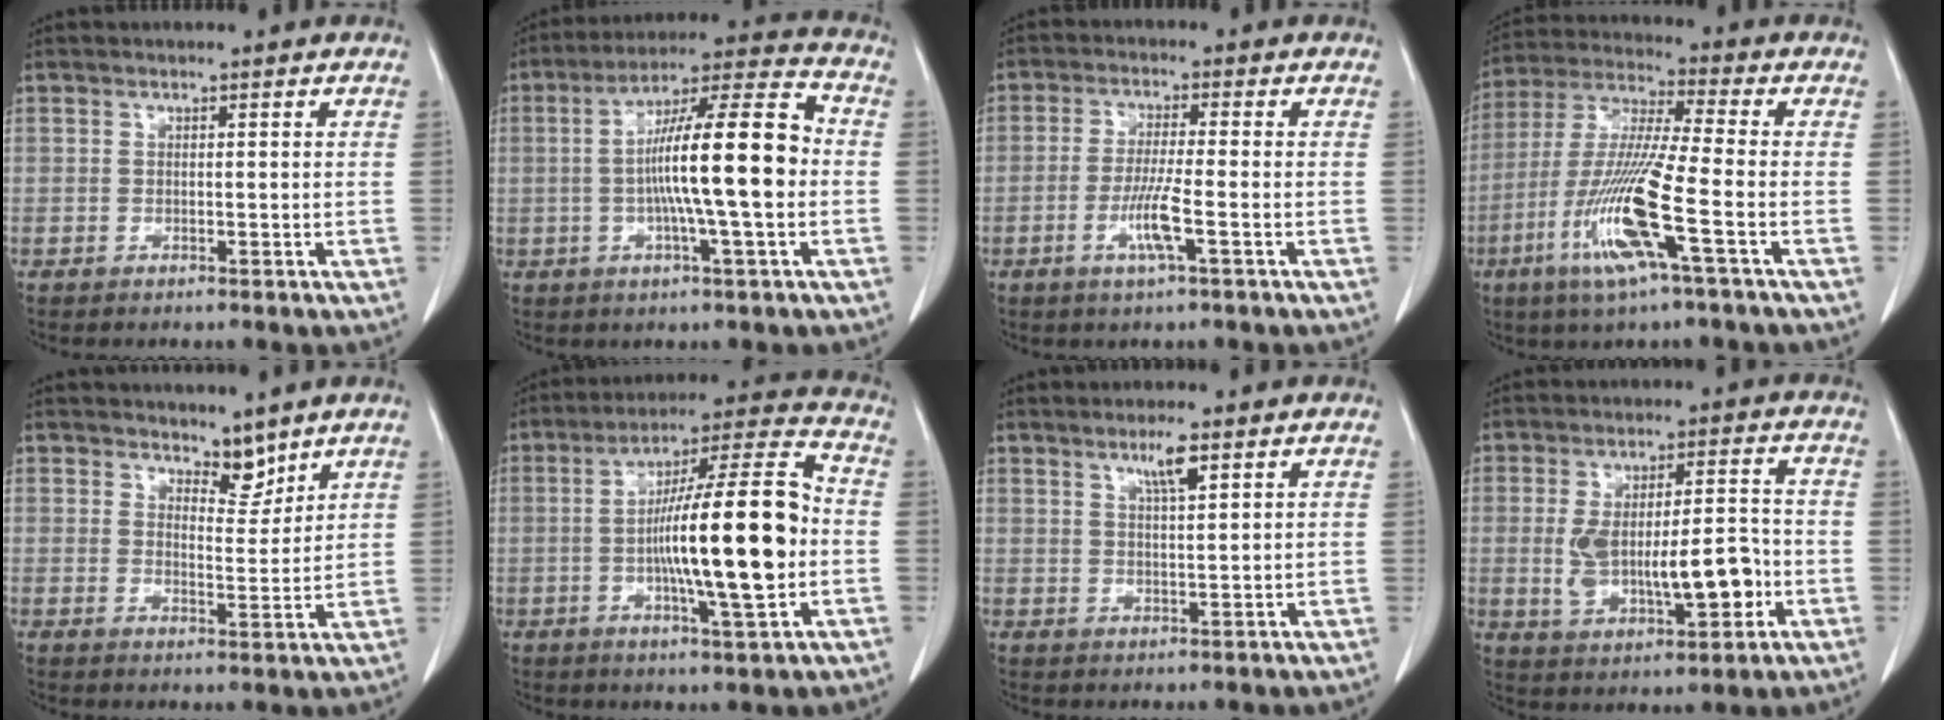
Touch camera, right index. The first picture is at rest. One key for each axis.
{"total": 15.5, "fx": -1.0, "fy": 0.9, "fz": 15.4, "tx": -0.251, "ty": 0.019, "tz": -0.023}
{"total": 5.5, "fx": -1.9, "fy": -0.1, "fz": 5.1, "tx": -0.097, "ty": -0.008, "tz": -0.037}
{"total": 14.0, "fx": -5.2, "fy": -0.2, "fz": 13.0, "tx": -0.270, "ty": -0.016, "tz": -0.104}
{"total": 4.1, "fx": 3.5, "fy": 1.6, "fz": 1.4, "tx": -0.016, "ty": -0.008, "tz": 0.059}
{"total": 18.1, "fx": -1.8, "fy": 1.5, "fz": 17.9, "tx": -0.292, "ty": 0.014, "tz": -0.031}
{"total": 3.8, "fx": 2.2, "fy": 0.2, "fz": 3.0, "tx": -0.057, "ty": -0.001, "tz": 0.040}
{"total": 12.8, "fx": -2.0, "fy": 4.6, "fz": 11.7, "tx": -0.202, "ty": 0.015, "tz": -0.016}